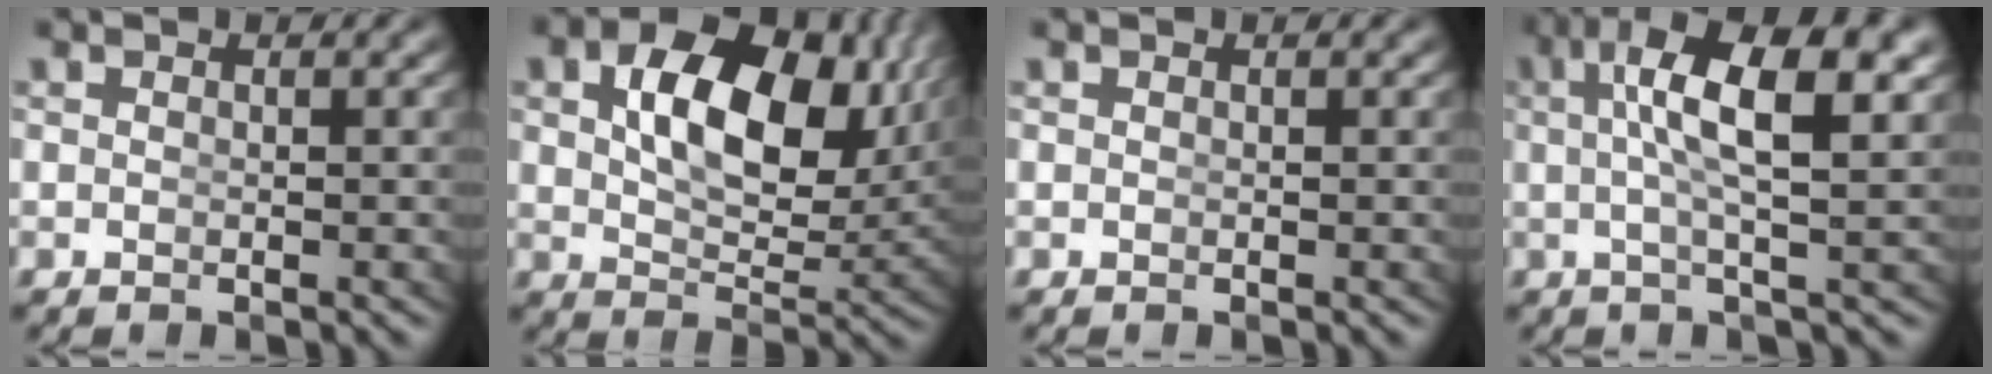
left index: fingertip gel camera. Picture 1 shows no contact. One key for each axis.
{"total": 12.2, "fx": 4.3, "fy": 6.1, "fz": 9.6, "tx": -0.138, "ty": 0.015, "tz": 0.059}
{"total": 0.0}
{"total": 8.7, "fx": 2.9, "fy": 2.4, "fz": 7.8, "tx": -0.136, "ty": 0.013, "tz": 0.043}